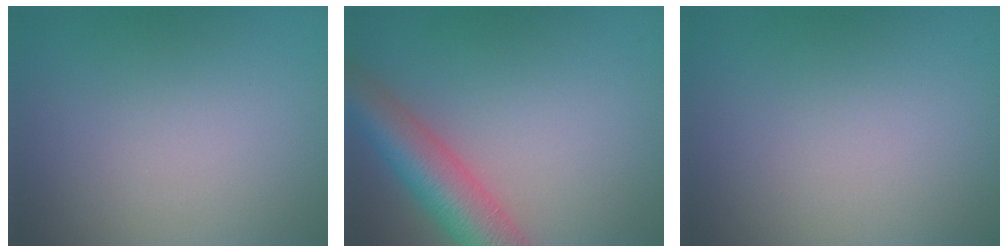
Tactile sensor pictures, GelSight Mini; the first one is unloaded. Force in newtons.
{"total": 6.5, "press": 6.5, "slide": 0.3}
{"total": 0.0}